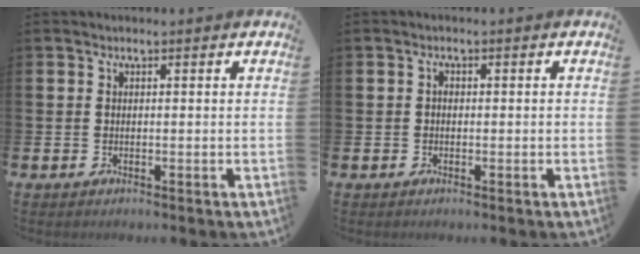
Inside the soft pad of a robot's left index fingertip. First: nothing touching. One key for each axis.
{"total": 0.8, "fx": -0.3, "fy": 0.5, "fz": 0.5, "tx": -0.009, "ty": 0.001, "tz": -0.007}